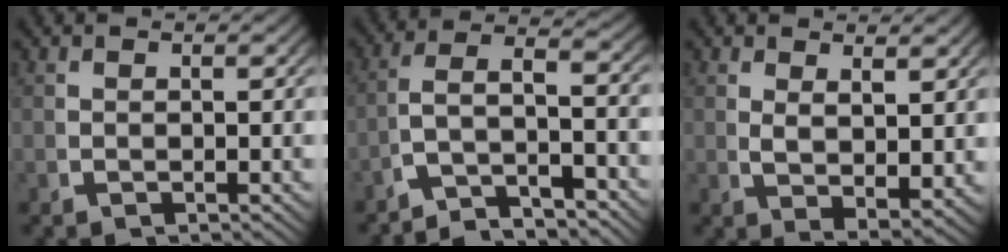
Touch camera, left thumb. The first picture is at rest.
{"total": 7.5, "force": [-2.5, 4.4, 5.5], "torque": [-0.105, -0.024, -0.042]}
{"total": 3.1, "force": [1.0, 1.5, 2.6], "torque": [-0.055, -0.025, 0.034]}